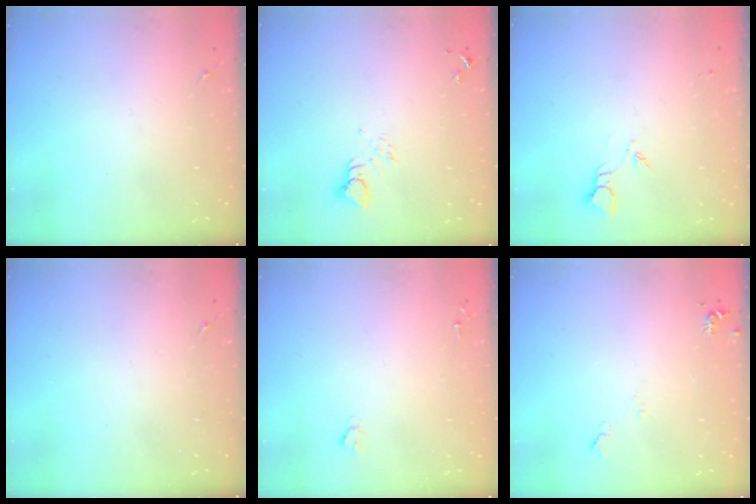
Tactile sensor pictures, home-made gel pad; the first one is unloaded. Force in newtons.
{"total": 3.8, "press": 3.8, "slide": 0.5}
{"total": 2.7, "press": 2.7, "slide": 0.3}
{"total": 0.0}
{"total": 1.6, "press": 1.6, "slide": 0.2}
{"total": 5.5, "press": 5.5, "slide": 0.7}